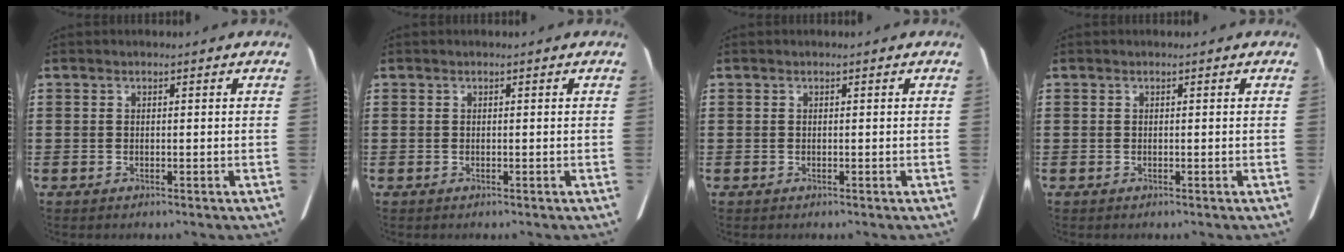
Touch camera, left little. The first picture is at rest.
{"total": 0.0}
{"total": 0.0}
{"total": 0.0}